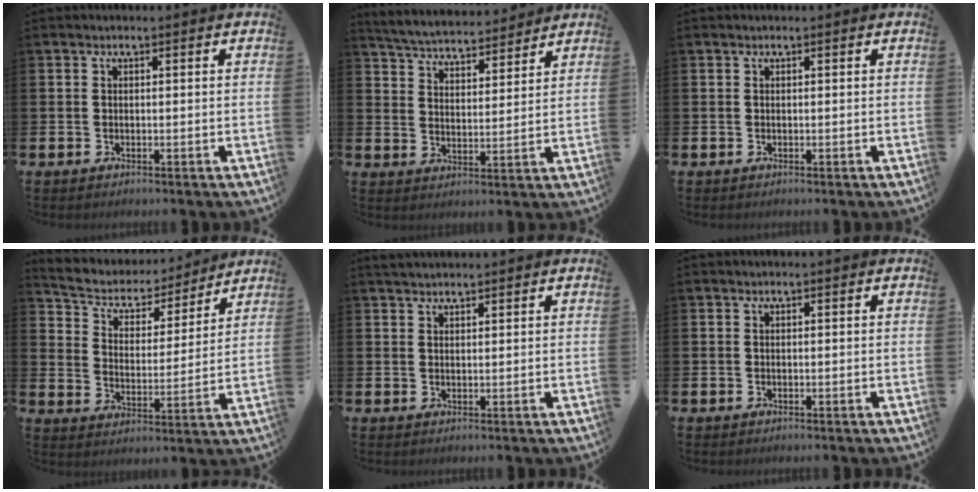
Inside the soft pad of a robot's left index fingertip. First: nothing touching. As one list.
[{"total": 5.3, "force": [5.2, 0.7, 0.6], "torque": [-0.037, -0.034, 0.092]}, {"total": 0.0}, {"total": 5.3, "force": [4.7, 2.1, 0.9], "torque": [-0.049, -0.039, 0.077]}, {"total": 1.8, "force": [1.7, 0.4, 0.3], "torque": [0.002, -0.003, 0.030]}, {"total": 0.0}]